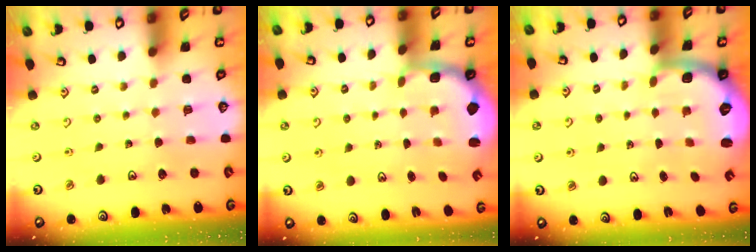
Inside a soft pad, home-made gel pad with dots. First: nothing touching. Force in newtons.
{"total": 2.5, "press": 1.2, "slide": 2.2}
{"total": 1.7, "press": 1.6, "slide": 0.4}